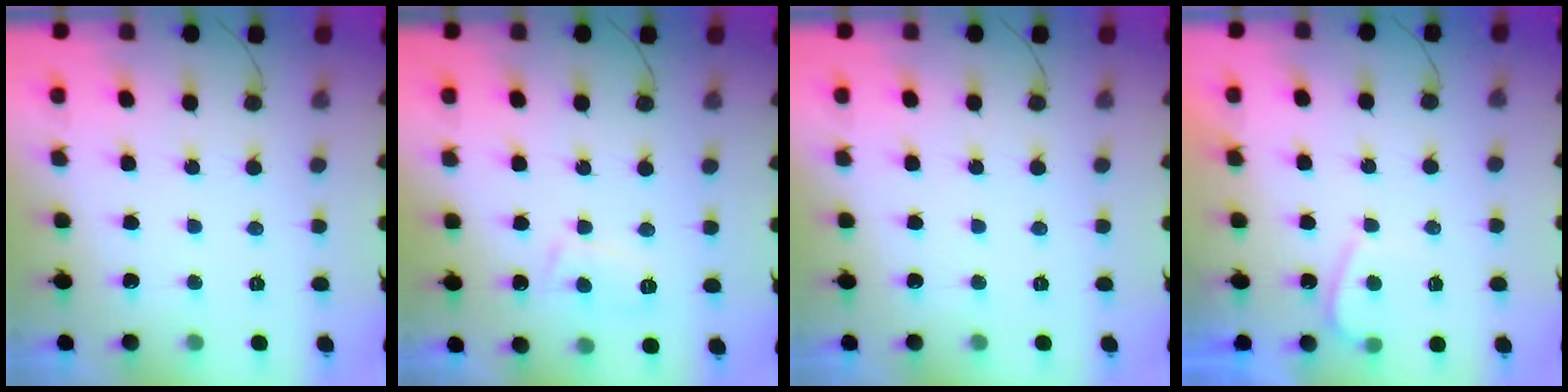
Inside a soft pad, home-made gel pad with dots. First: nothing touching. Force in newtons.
{"total": 5.7, "press": 5.6, "slide": 1.0}
{"total": 0.0}
{"total": 1.2, "press": 1.1, "slide": 0.6}